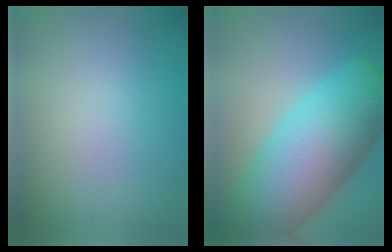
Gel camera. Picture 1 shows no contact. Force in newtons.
{"total": 13.7, "press": 13.7, "slide": 0.6}